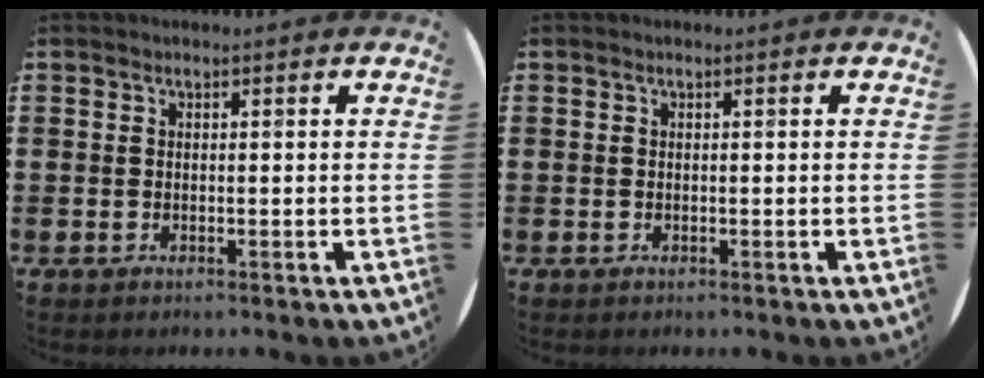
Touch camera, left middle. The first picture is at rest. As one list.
[{"total": 0.0}]